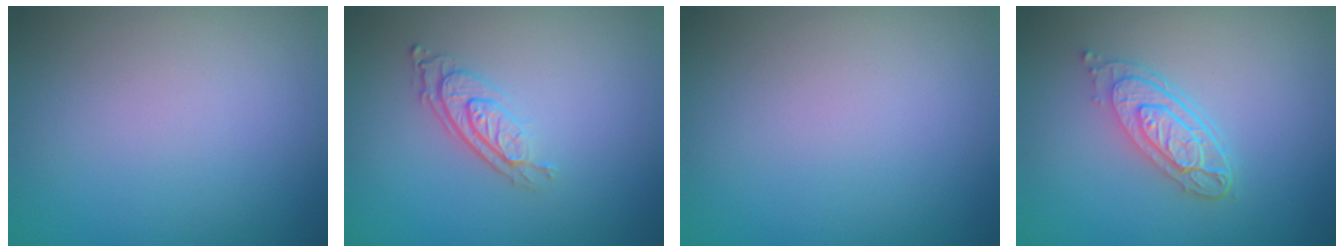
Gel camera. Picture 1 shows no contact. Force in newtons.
{"total": 2.9, "press": 2.1, "slide": 2.1}
{"total": 0.0}
{"total": 4.0, "press": 2.9, "slide": 2.7}